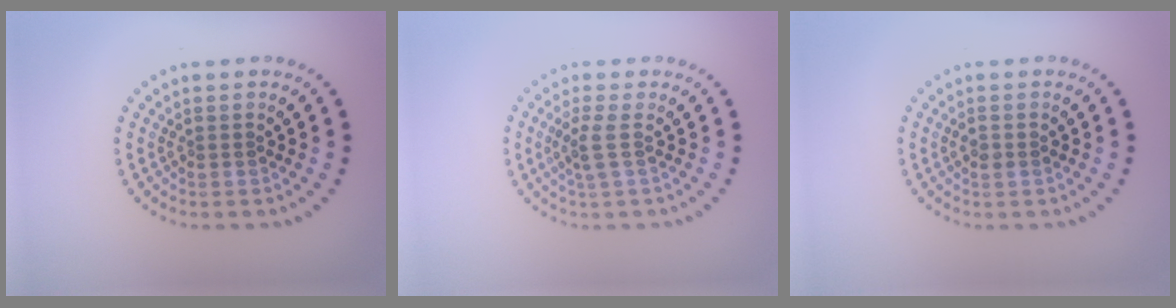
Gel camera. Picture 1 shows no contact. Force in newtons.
{"total": 1.8, "press": 1.4, "slide": 1.1}
{"total": 0.9, "press": 0.9, "slide": 0.2}